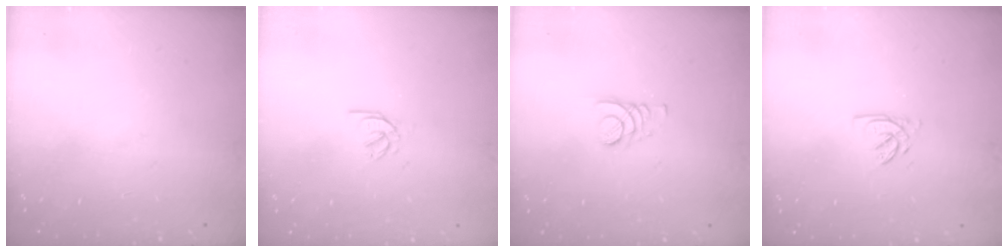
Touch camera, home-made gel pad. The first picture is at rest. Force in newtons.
{"total": 2.6, "press": 2.5, "slide": 0.6}
{"total": 2.7, "press": 2.7, "slide": 0.3}
{"total": 2.5, "press": 2.5, "slide": 0.3}